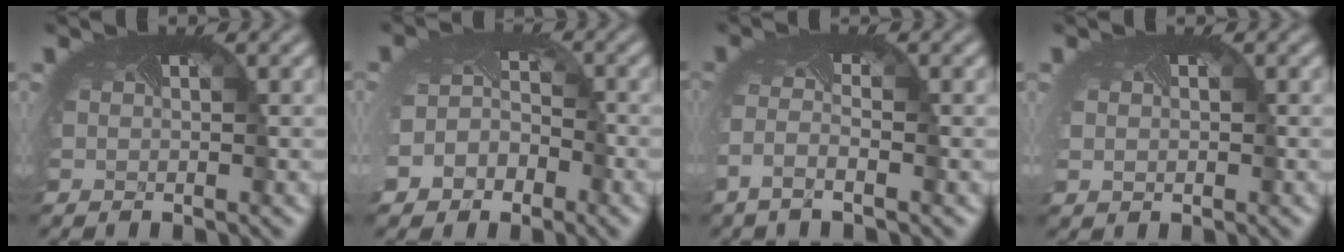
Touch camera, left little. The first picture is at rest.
{"total": 5.2, "force": [-3.0, 3.8, 1.7], "torque": [-0.014, -0.007, -0.042]}
{"total": 2.0, "force": [-1.6, 0.1, 1.2], "torque": [-0.038, -0.008, -0.038]}
{"total": 1.6, "force": [0.2, 1.4, 0.7], "torque": [-0.017, 0.003, 0.006]}